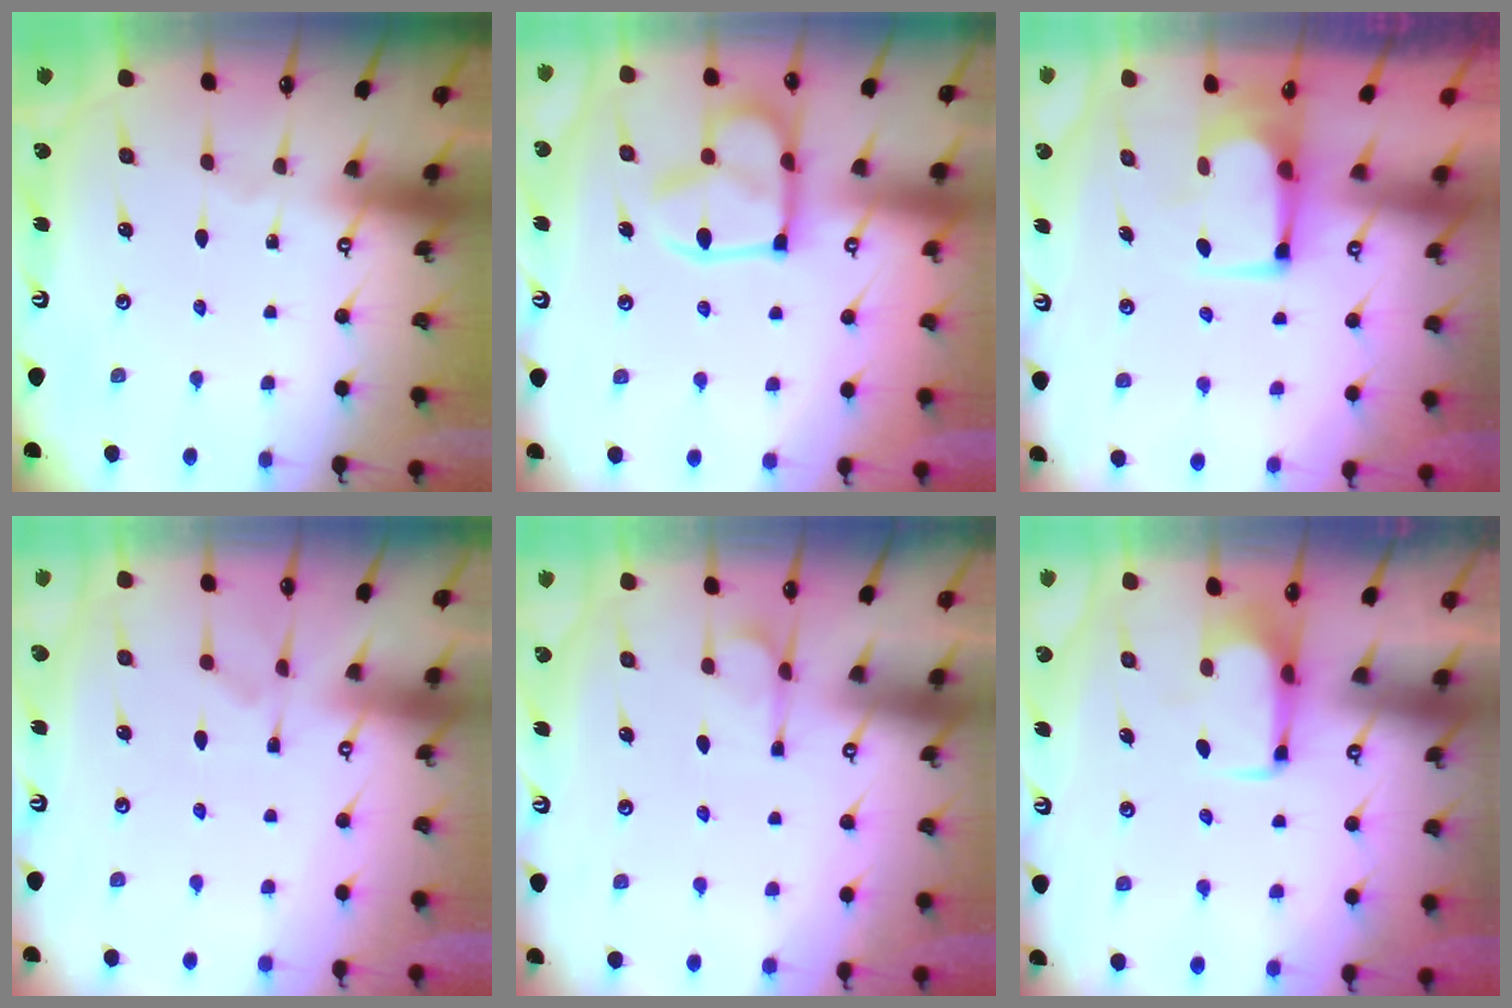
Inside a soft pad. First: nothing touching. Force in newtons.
{"total": 16.0, "press": 15.9, "slide": 1.3}
{"total": 3.0, "press": 3.0, "slide": 0.2}
{"total": 2.1, "press": 1.9, "slide": 1.0}
{"total": 1.7, "press": 1.1, "slide": 1.2}
{"total": 2.1, "press": 2.1, "slide": 0.4}